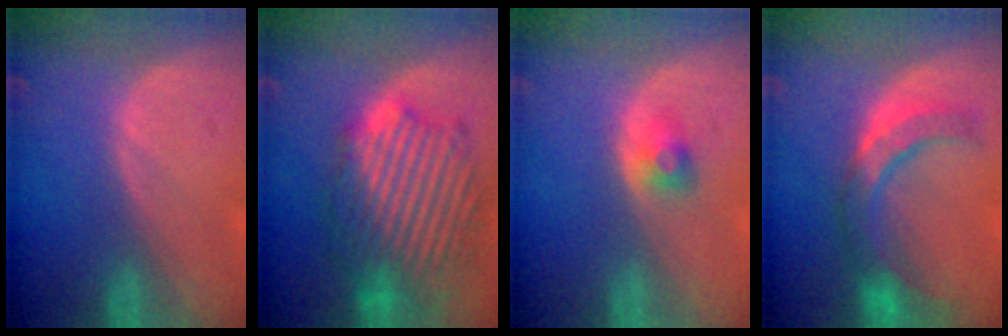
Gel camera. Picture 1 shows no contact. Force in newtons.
{"total": 12.7, "press": 12.6, "slide": 1.1}
{"total": 2.5, "press": 2.3, "slide": 0.9}
{"total": 7.6, "press": 7.6, "slide": 0.7}